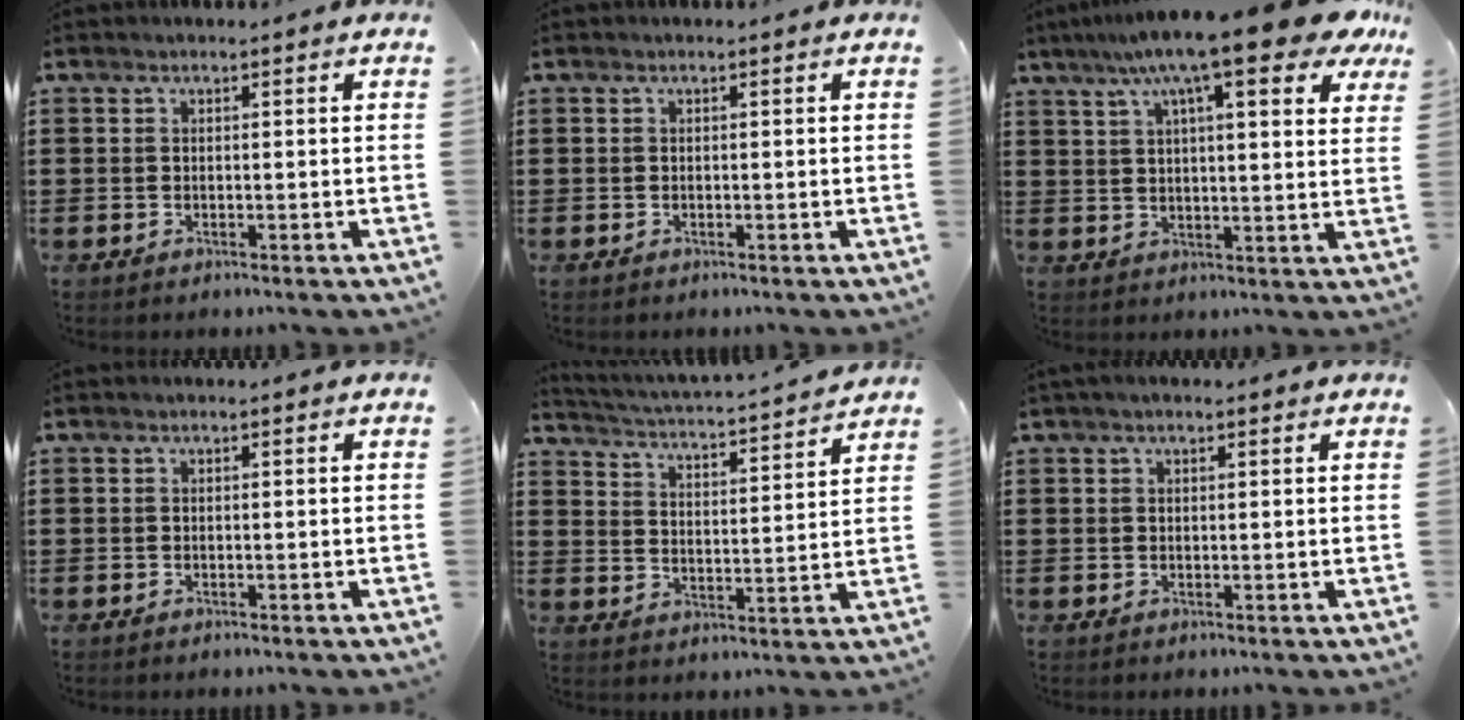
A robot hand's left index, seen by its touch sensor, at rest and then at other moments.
{"total": 0.0}
{"total": 14.2, "force": [10.1, 2.1, 9.7], "torque": [-0.183, -0.021, 0.168]}
{"total": 0.0}
{"total": 3.1, "force": [2.9, -0.4, 1.0], "torque": [-0.037, -0.032, 0.040]}
{"total": 1.1, "force": [0.7, 0.4, 0.7], "torque": [-0.013, 0.005, 0.013]}